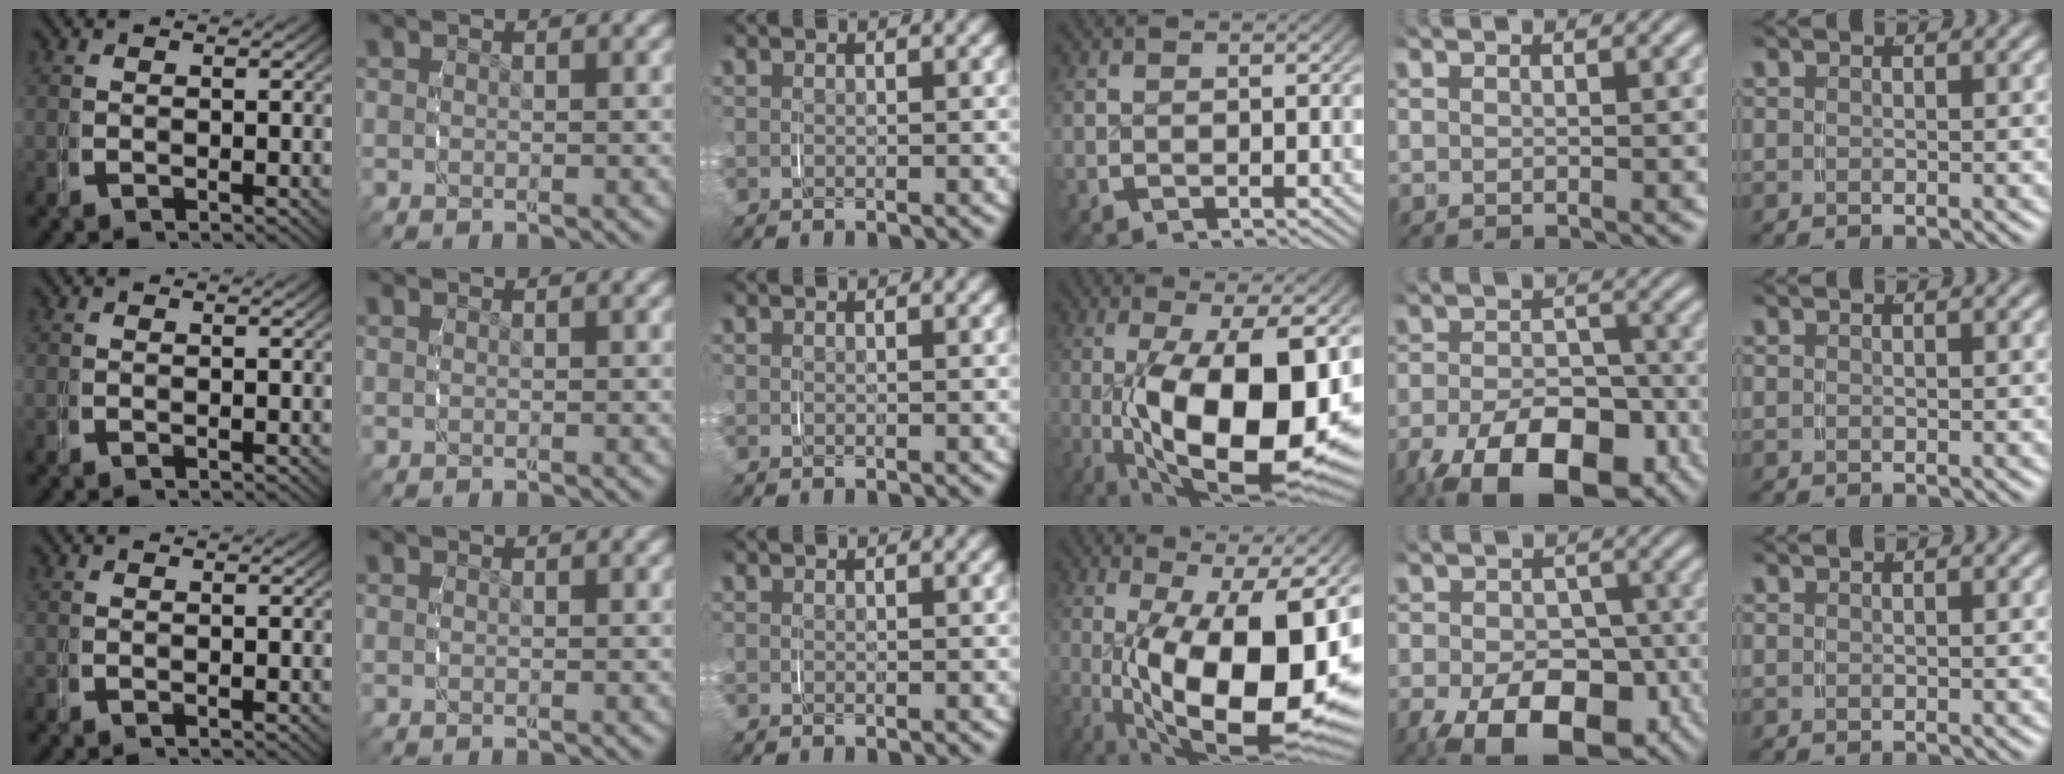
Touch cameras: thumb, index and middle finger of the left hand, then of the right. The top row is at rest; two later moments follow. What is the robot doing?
{"motion": "grasp_and_lifting", "object": "key"}